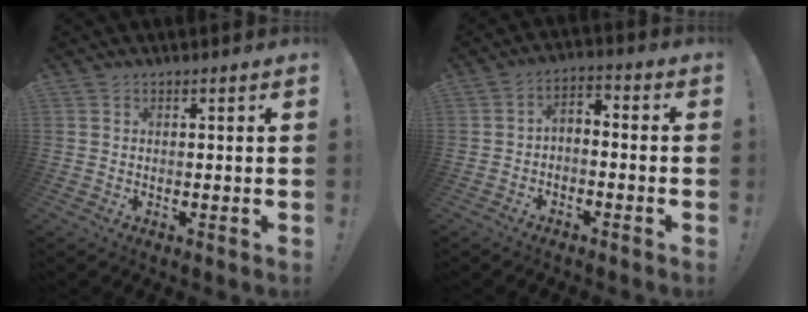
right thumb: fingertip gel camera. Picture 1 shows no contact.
{"total": 4.2, "force": [-3.6, 1.7, 1.5], "torque": [-0.025, 0.014, -0.069]}